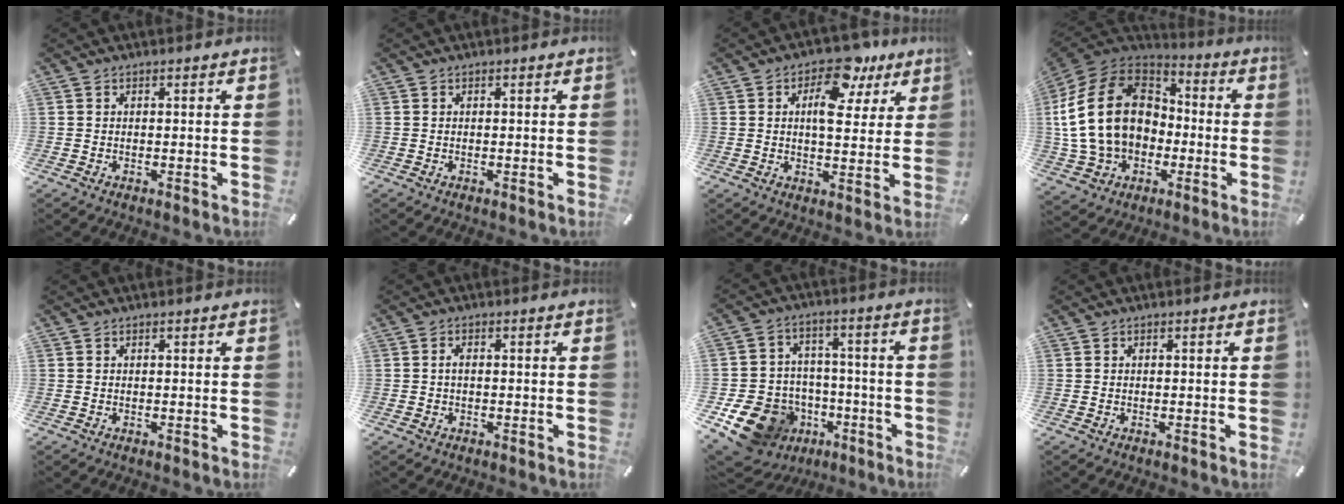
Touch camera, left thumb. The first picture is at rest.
{"total": 0.0}
{"total": 12.1, "force": [5.6, 6.9, 8.3], "torque": [-0.105, -0.026, 0.091]}
{"total": 21.7, "force": [-0.6, 16.9, 13.5], "torque": [-0.288, 0.022, -0.009]}
{"total": 0.0}
{"total": 1.7, "force": [-0.2, 1.0, 1.4], "torque": [-0.028, 0.003, -0.005]}
{"total": 15.1, "force": [-6.8, 12.2, 5.6], "torque": [-0.092, 0.041, -0.104]}
{"total": 0.0}